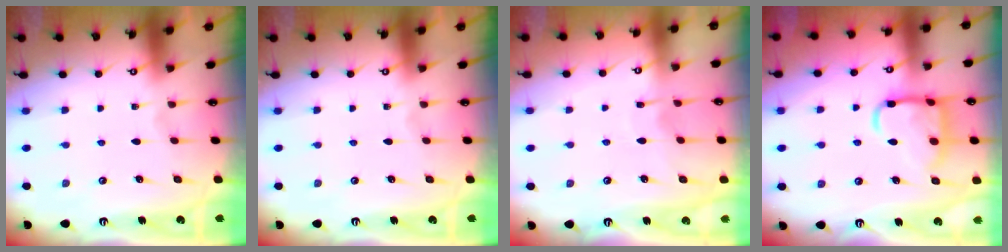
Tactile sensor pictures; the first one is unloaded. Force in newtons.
{"total": 0.0}
{"total": 3.9, "press": 3.9, "slide": 0.3}
{"total": 13.5, "press": 13.5, "slide": 1.3}